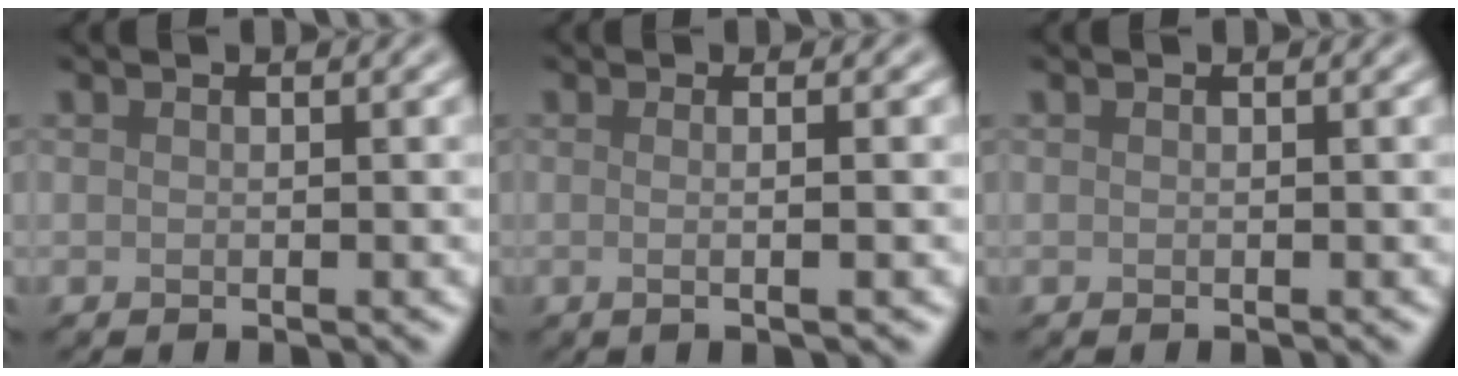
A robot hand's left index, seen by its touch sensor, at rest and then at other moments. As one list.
[{"total": 3.6, "force": [0.3, 1.4, 3.3], "torque": [-0.025, 0.005, -0.027]}, {"total": 0.0}]